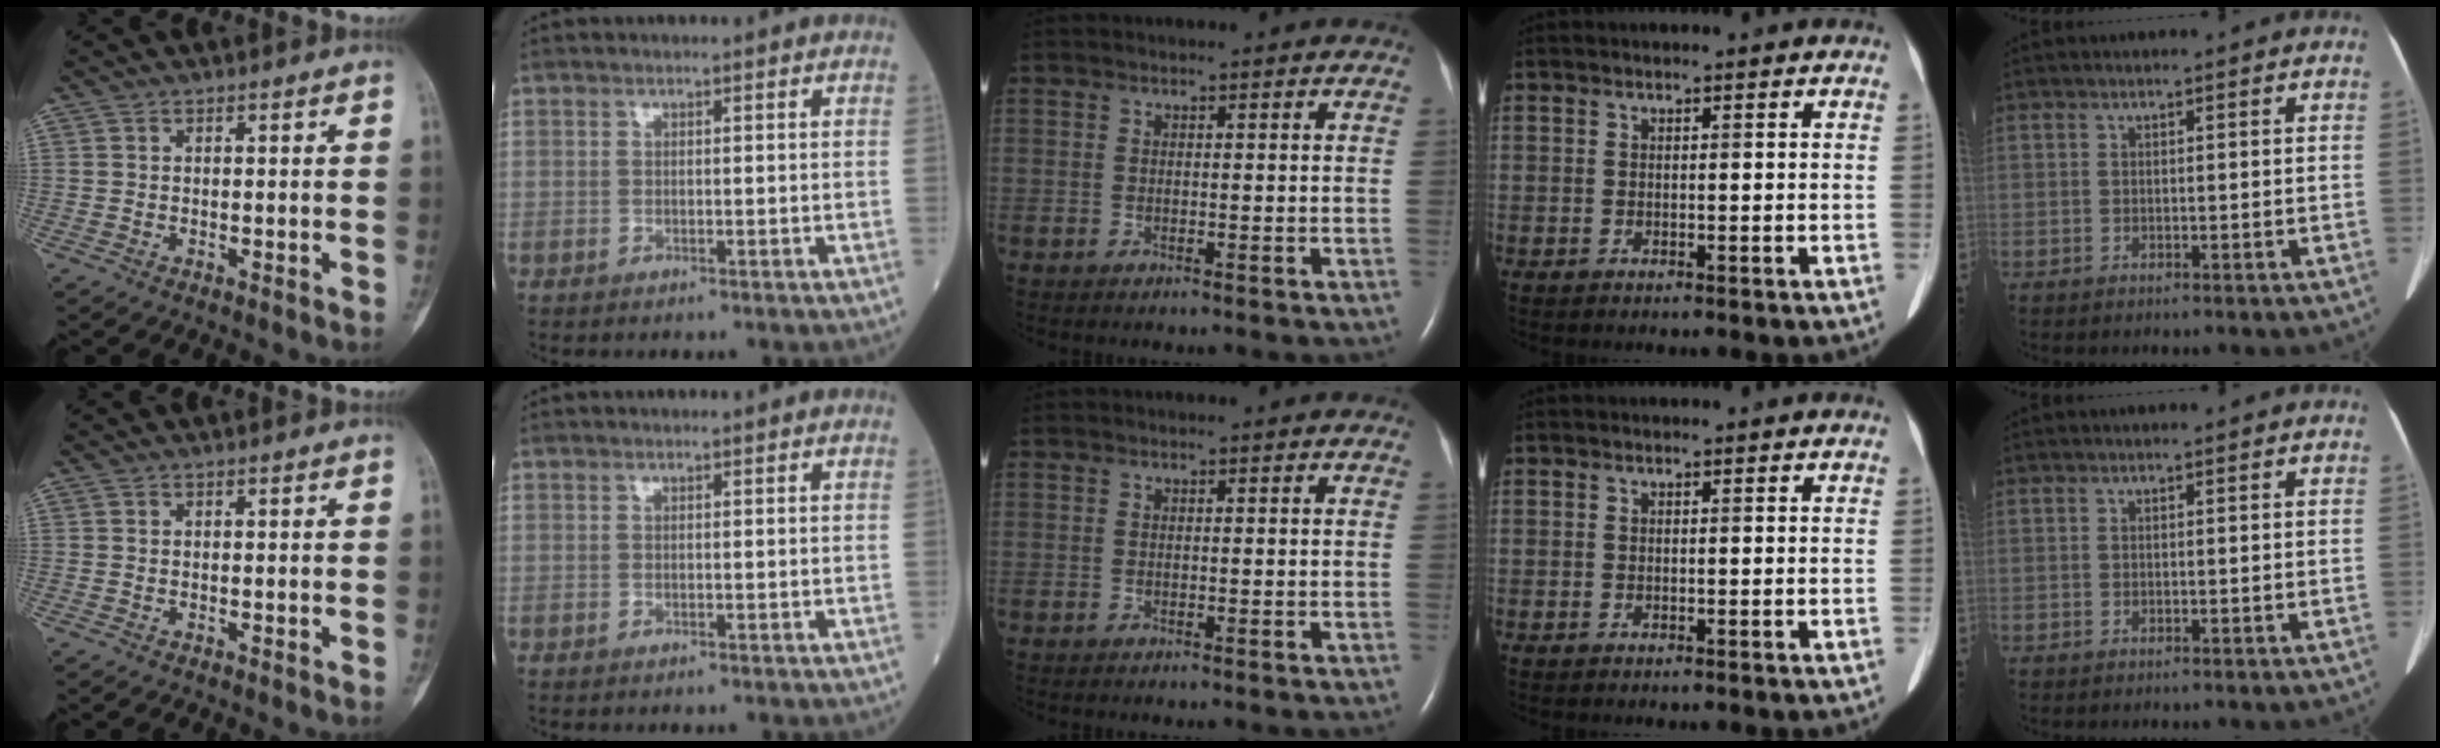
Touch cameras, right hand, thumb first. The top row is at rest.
{}